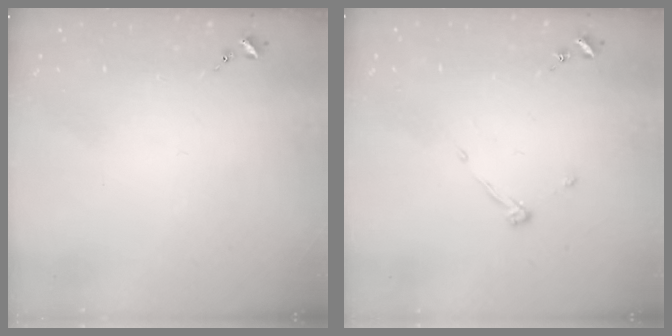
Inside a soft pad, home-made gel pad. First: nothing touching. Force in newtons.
{"total": 3.9, "press": 3.9, "slide": 0.4}